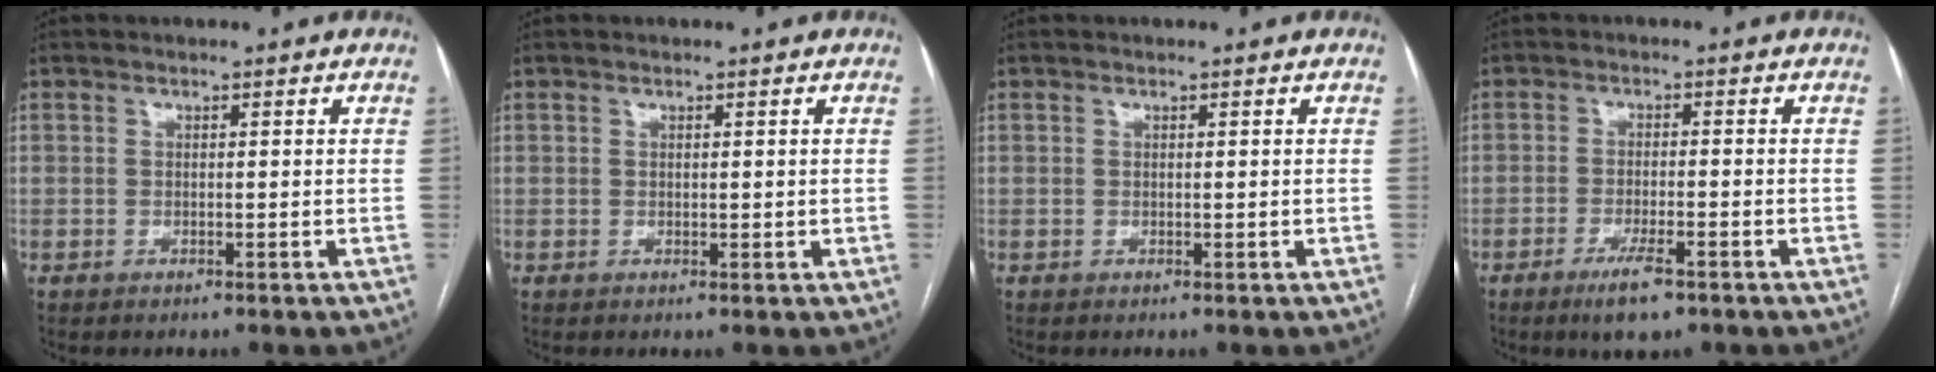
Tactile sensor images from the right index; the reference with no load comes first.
{"total": 0.7, "force": [0.2, 0.4, 0.5], "torque": [-0.009, -0.003, 0.006]}
{"total": 0.0}
{"total": 5.5, "force": [-3.5, 0.9, 4.1], "torque": [-0.080, -0.009, -0.057]}